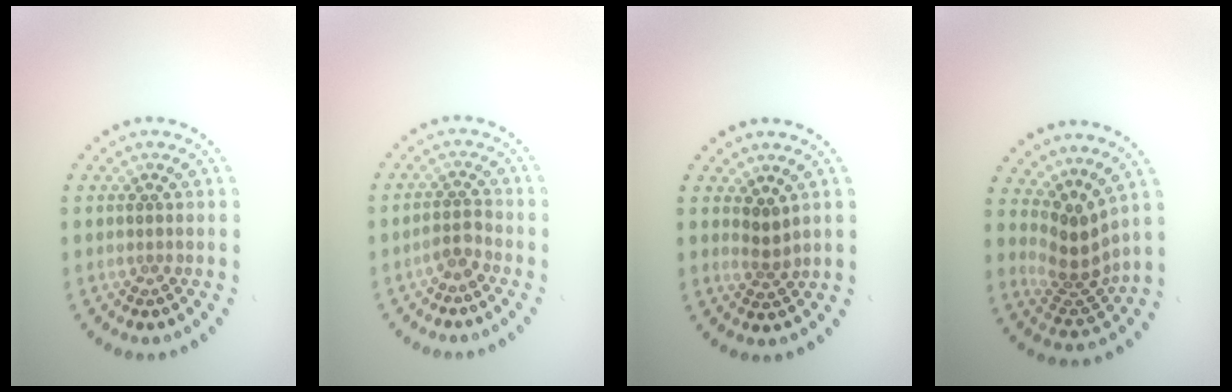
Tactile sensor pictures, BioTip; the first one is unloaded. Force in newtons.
{"total": 1.7, "press": 1.3, "slide": 1.0}
{"total": 1.7, "press": 1.2, "slide": 1.2}
{"total": 3.5, "press": 2.5, "slide": 2.5}